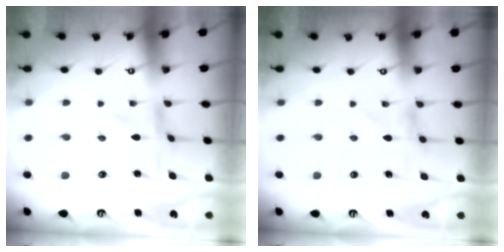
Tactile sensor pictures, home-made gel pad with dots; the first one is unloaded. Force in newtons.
{"total": 2.3, "press": 2.3, "slide": 0.3}